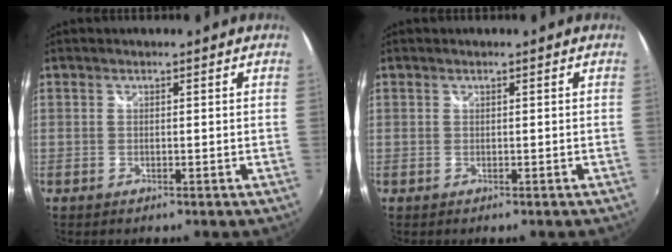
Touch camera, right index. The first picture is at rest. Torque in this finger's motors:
{"motor_torque": [-0.09, 0.13, -0.13, -0.06]}